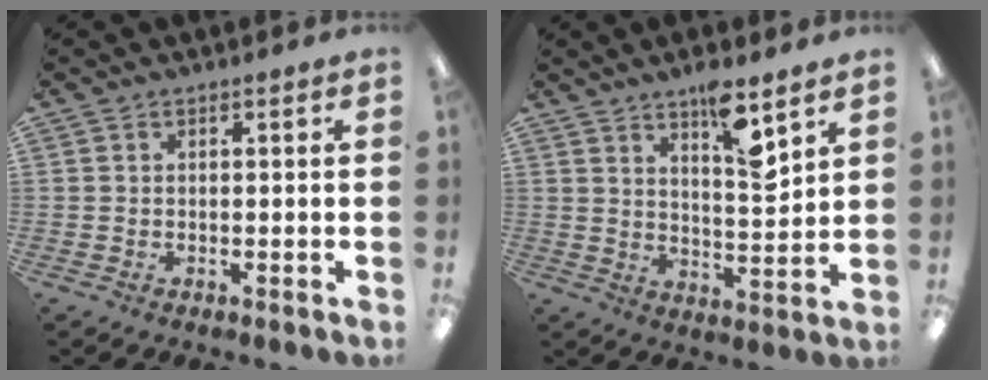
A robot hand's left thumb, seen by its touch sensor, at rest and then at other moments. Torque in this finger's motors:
{"motor_torque": [1.43, 0.73, 1.23, -0.54, 0.08]}